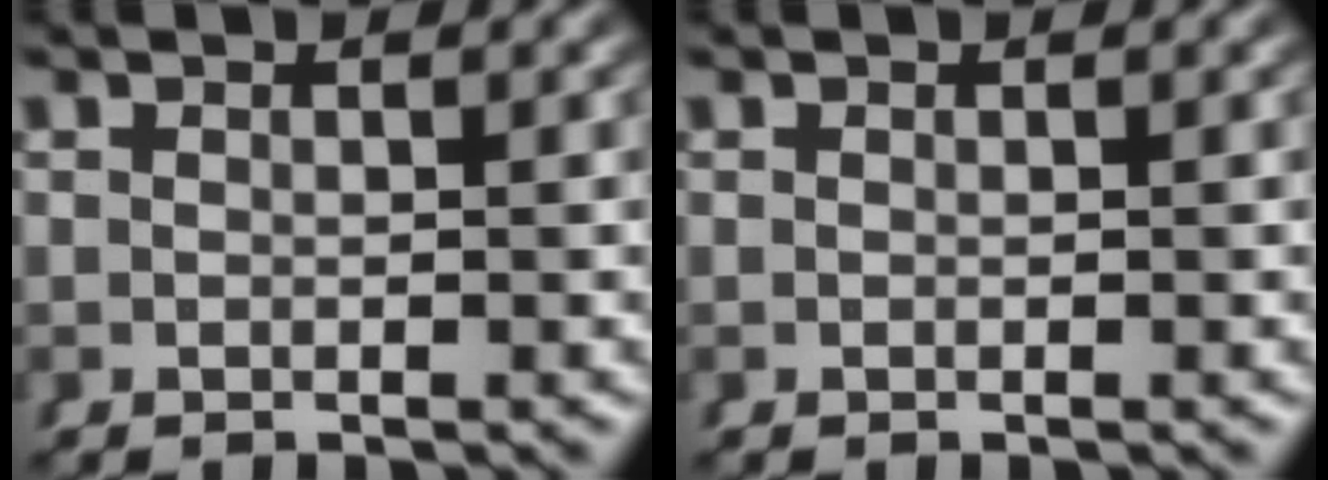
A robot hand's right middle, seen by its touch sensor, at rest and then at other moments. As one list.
[{"total": 0.0}]